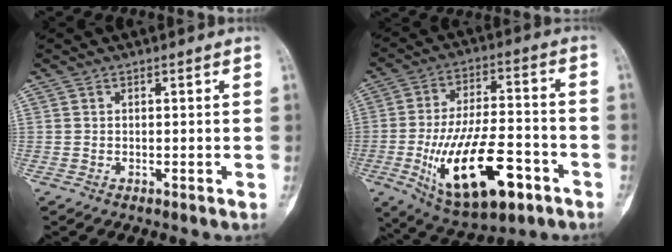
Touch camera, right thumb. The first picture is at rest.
{"total": 20.6, "force": [-7.7, 9.2, 16.8], "torque": [-0.276, 0.028, -0.112]}